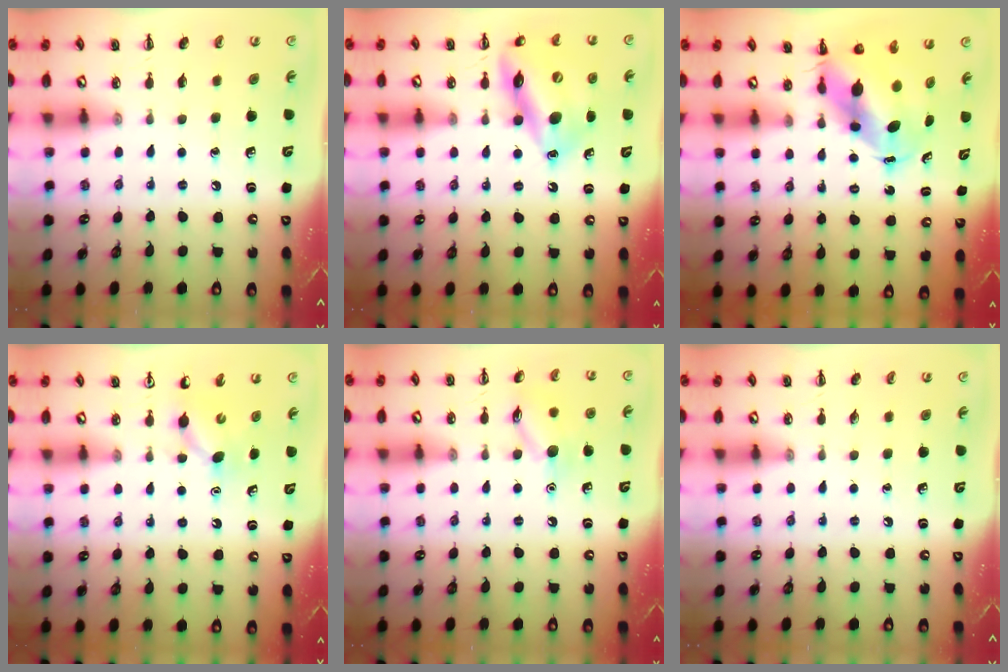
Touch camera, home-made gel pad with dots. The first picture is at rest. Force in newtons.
{"total": 15.8, "press": 15.5, "slide": 3.1}
{"total": 7.9, "press": 7.5, "slide": 2.3}
{"total": 2.9, "press": 2.7, "slide": 1.1}
{"total": 9.7, "press": 9.7, "slide": 0.5}
{"total": 0.0}